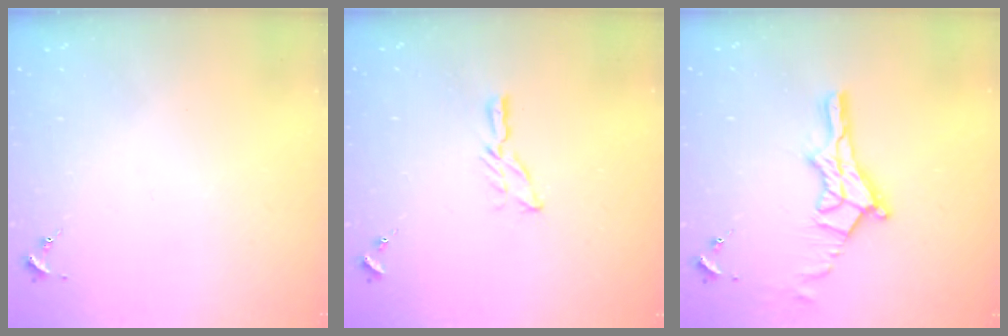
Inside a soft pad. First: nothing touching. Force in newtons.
{"total": 4.4, "press": 4.3, "slide": 0.4}
{"total": 13.3, "press": 13.3, "slide": 0.8}